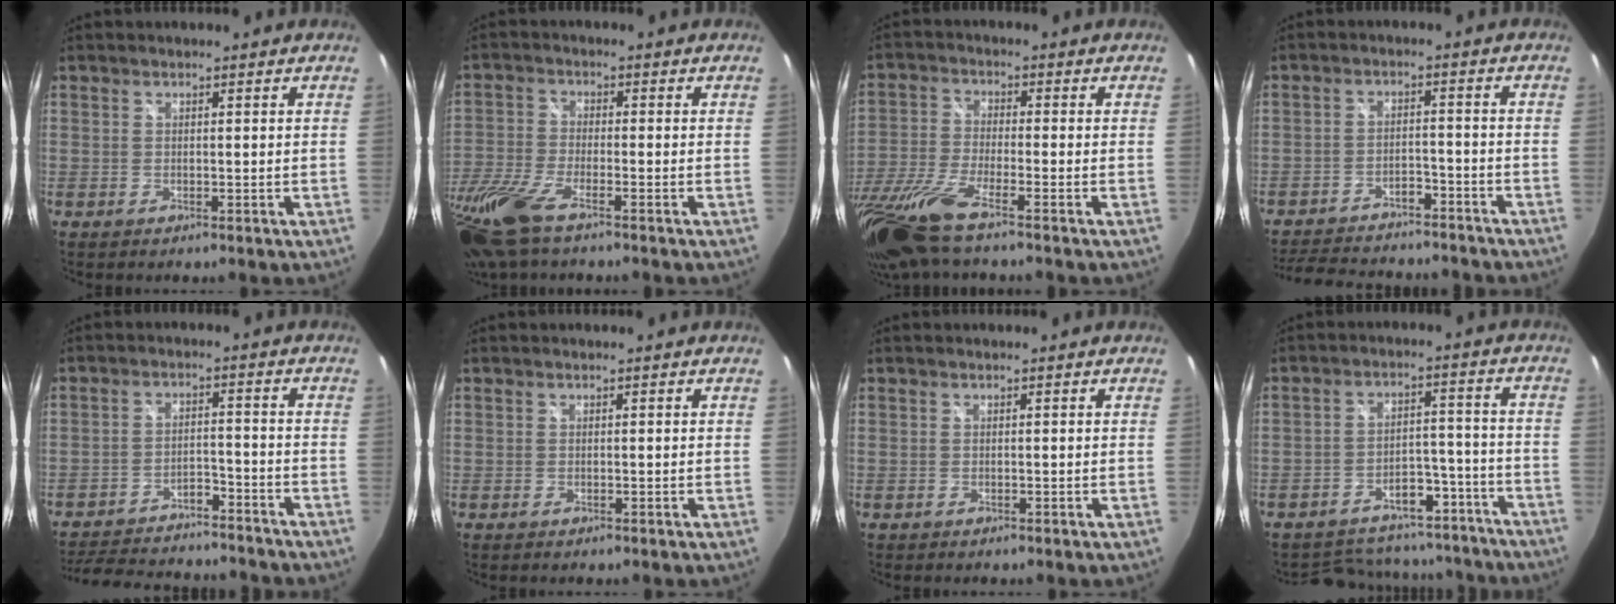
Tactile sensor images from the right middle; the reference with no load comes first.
{"total": 12.9, "force": [-8.9, 3.3, 8.8], "torque": [-0.209, -0.043, -0.182]}
{"total": 13.7, "force": [-10.2, 1.1, 9.1], "torque": [-0.210, -0.044, -0.201]}
{"total": 17.5, "force": [-15.1, 5.6, 6.9], "torque": [-0.148, 0.004, -0.207]}
{"total": 19.6, "force": [-17.1, 5.9, 7.6], "torque": [-0.163, 0.013, -0.235]}
{"total": 0.0}
{"total": 0.0}
{"total": 20.4, "force": [-16.7, 9.6, 6.5], "torque": [-0.128, 0.056, -0.195]}